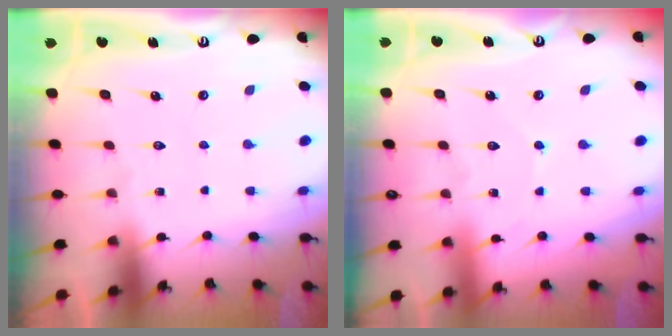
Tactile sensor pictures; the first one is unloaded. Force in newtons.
{"total": 3.4, "press": 3.4, "slide": 0.3}